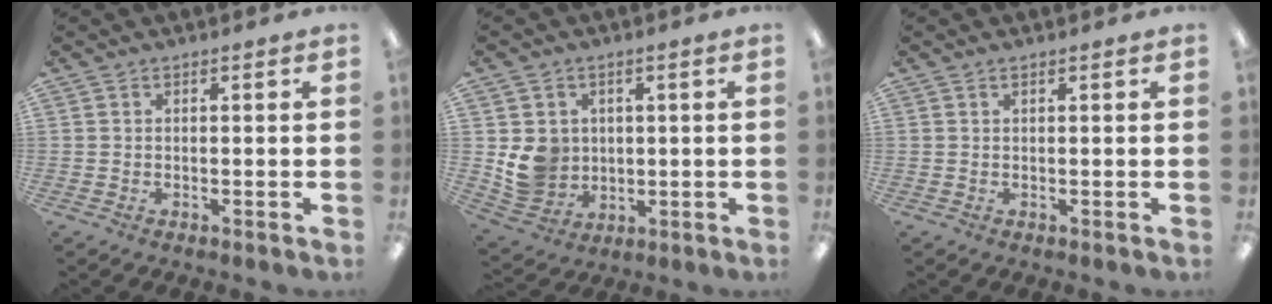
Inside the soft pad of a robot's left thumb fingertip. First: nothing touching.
{"total": 8.0, "force": [1.0, 7.6, 2.2], "torque": [-0.044, 0.001, 0.026]}
{"total": 0.8, "force": [0.4, 0.2, 0.6], "torque": [-0.013, 0.001, 0.008]}